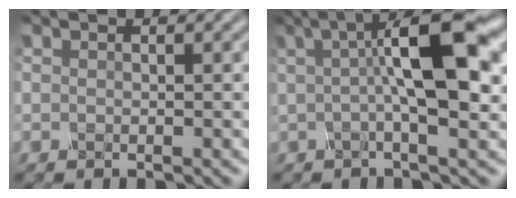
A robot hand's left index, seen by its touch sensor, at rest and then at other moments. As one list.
[{"total": 9.5, "force": [1.8, 2.2, 9.1], "torque": [-0.128, 0.017, 0.023]}]